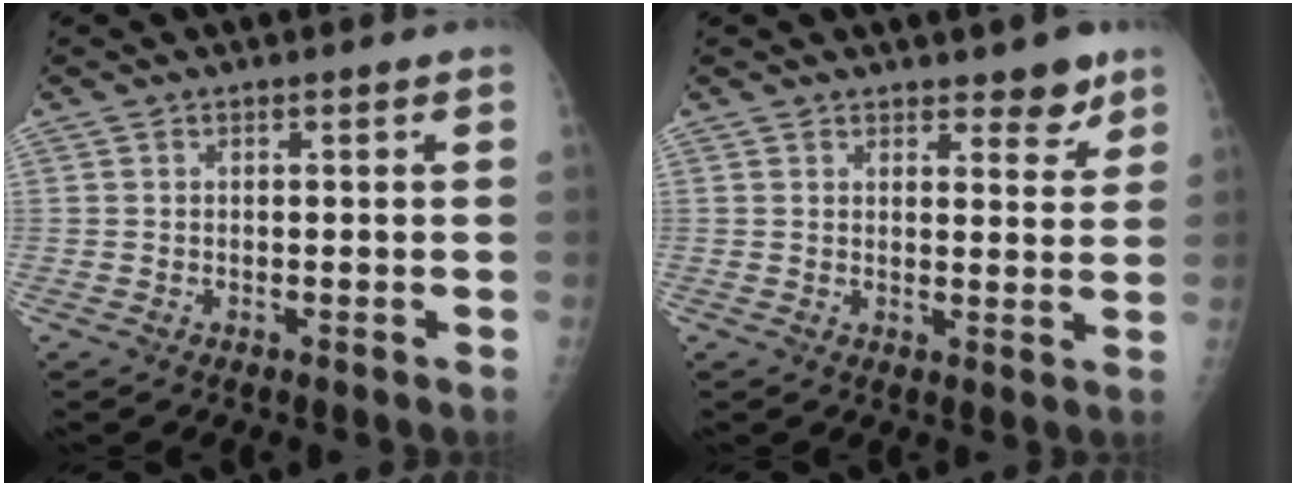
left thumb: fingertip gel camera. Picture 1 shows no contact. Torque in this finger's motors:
{"motor_torque": [0.25, 0.38, -0.07, -0.19, 0.05]}